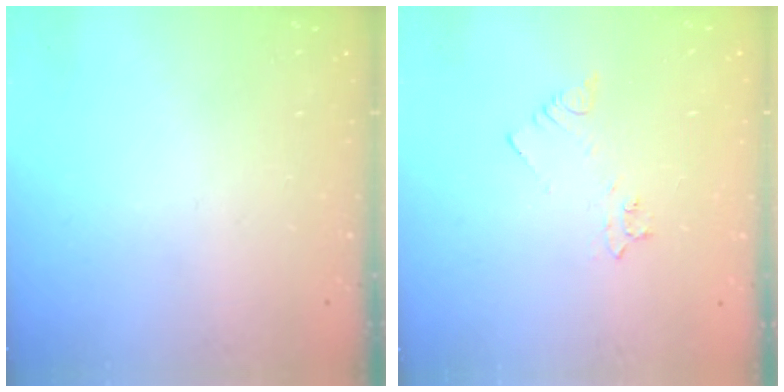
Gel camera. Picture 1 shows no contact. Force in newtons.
{"total": 3.3, "press": 3.2, "slide": 0.5}